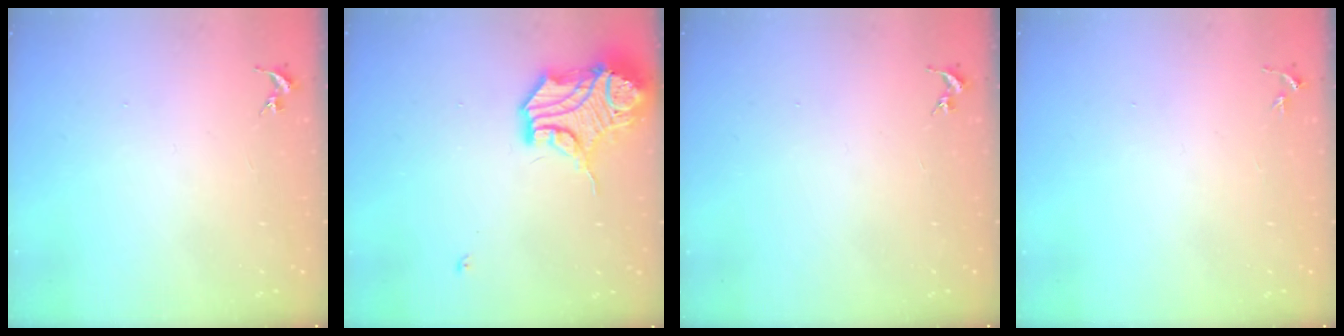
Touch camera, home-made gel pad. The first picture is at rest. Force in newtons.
{"total": 16.3, "press": 16.2, "slide": 2.1}
{"total": 0.0}
{"total": 2.6, "press": 2.5, "slide": 0.3}